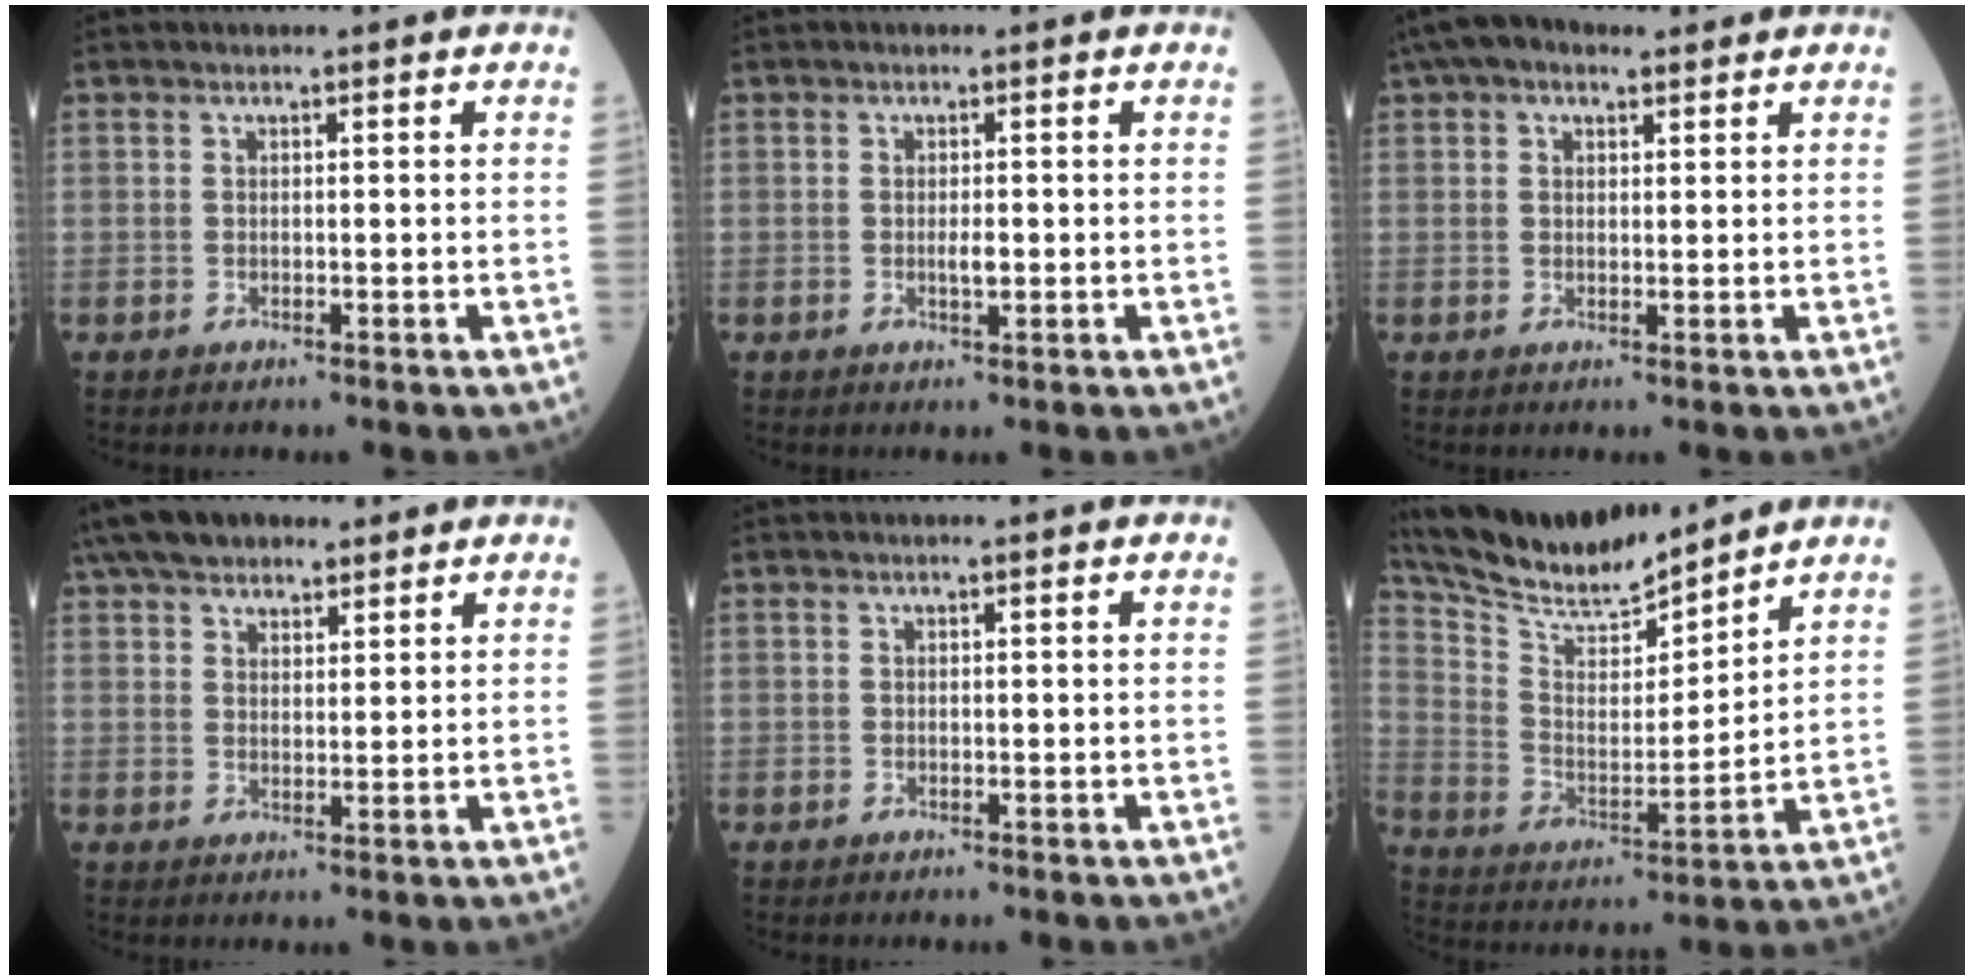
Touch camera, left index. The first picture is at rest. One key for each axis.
{"total": 1.3, "fx": -0.5, "fy": 0.5, "fz": 1.1, "tx": -0.021, "ty": -0.006, "tz": -0.010}
{"total": 5.6, "fx": 3.4, "fy": 3.2, "fz": 3.1, "tx": -0.060, "ty": 0.031, "tz": 0.058}
{"total": 11.2, "fx": 9.1, "fy": 4.6, "fz": 4.5, "tx": -0.080, "ty": 0.037, "tz": 0.155}
{"total": 0.0}
{"total": 14.2, "fx": 13.4, "fy": 1.6, "fz": 4.5, "tx": -0.097, "ty": 0.002, "tz": 0.249}